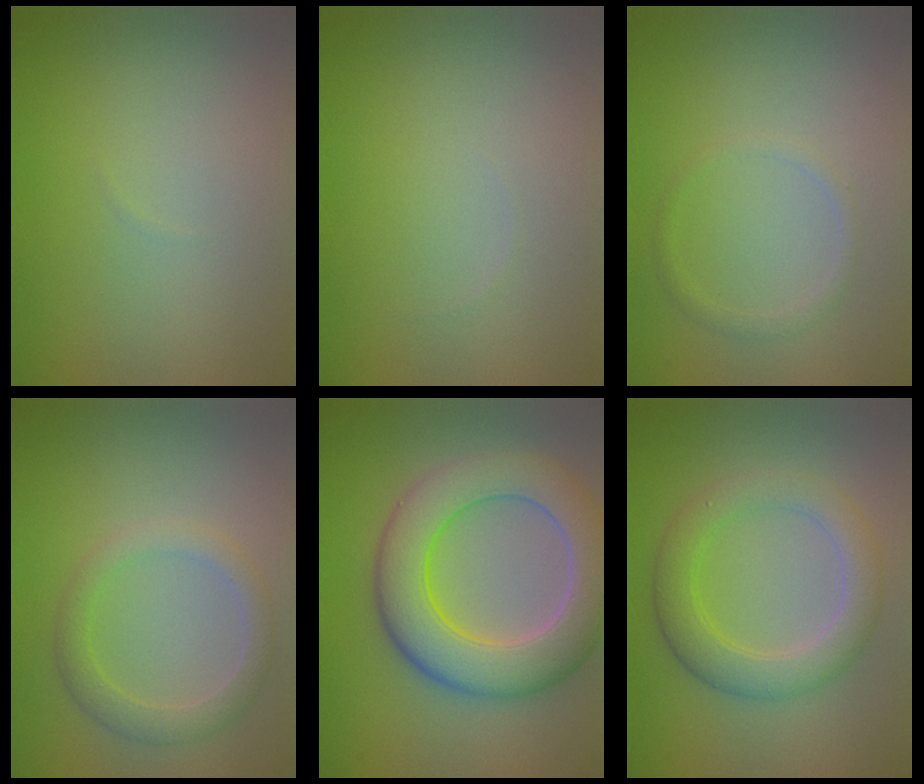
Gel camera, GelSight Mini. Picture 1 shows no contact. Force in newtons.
{"total": 0.0}
{"total": 1.0, "press": 1.0, "slide": 0.1}
{"total": 2.8, "press": 2.8, "slide": 0.1}
{"total": 9.0, "press": 9.0, "slide": 0.6}
{"total": 4.4, "press": 4.4, "slide": 0.2}